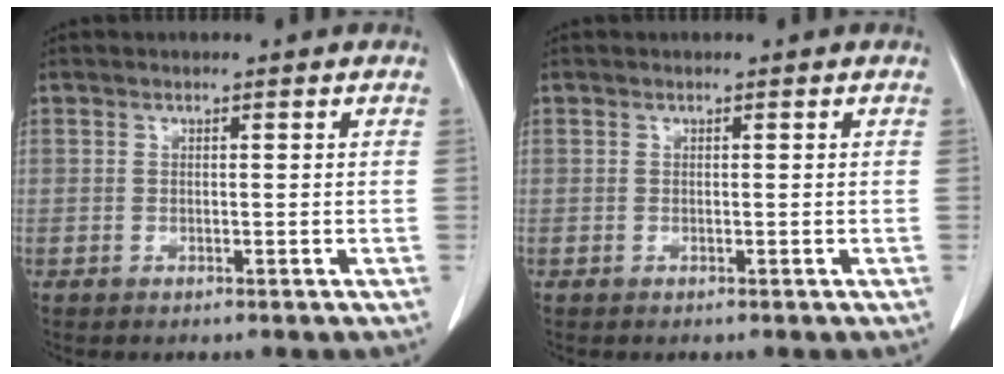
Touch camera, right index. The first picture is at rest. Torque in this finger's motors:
{"motor_torque": [0.00, 0.00, 0.03, 0.00]}